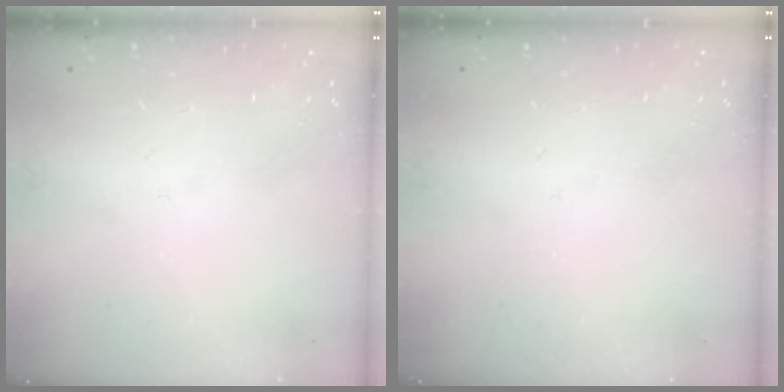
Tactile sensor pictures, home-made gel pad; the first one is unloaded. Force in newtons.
{"total": 0.0}